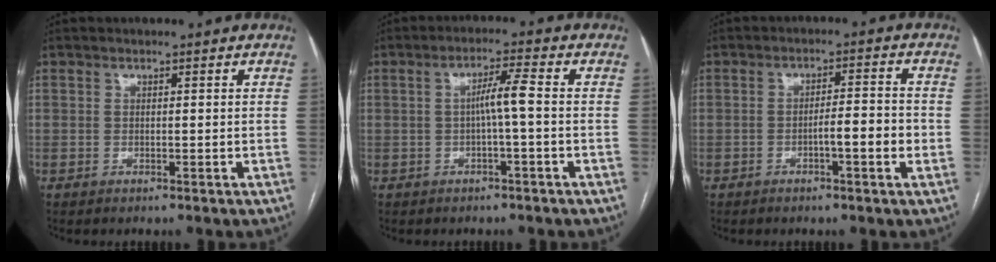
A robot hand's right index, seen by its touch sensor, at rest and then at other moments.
{"total": 3.9, "force": [-0.4, -0.3, 3.9], "torque": [-0.068, 0.011, -0.004]}
{"total": 5.0, "force": [-1.5, 0.6, 4.8], "torque": [-0.070, 0.008, -0.022]}